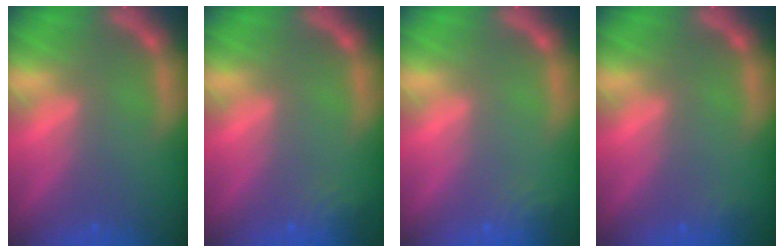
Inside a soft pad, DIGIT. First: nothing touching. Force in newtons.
{"total": 2.4}
{"total": 2.4}
{"total": 0.9}